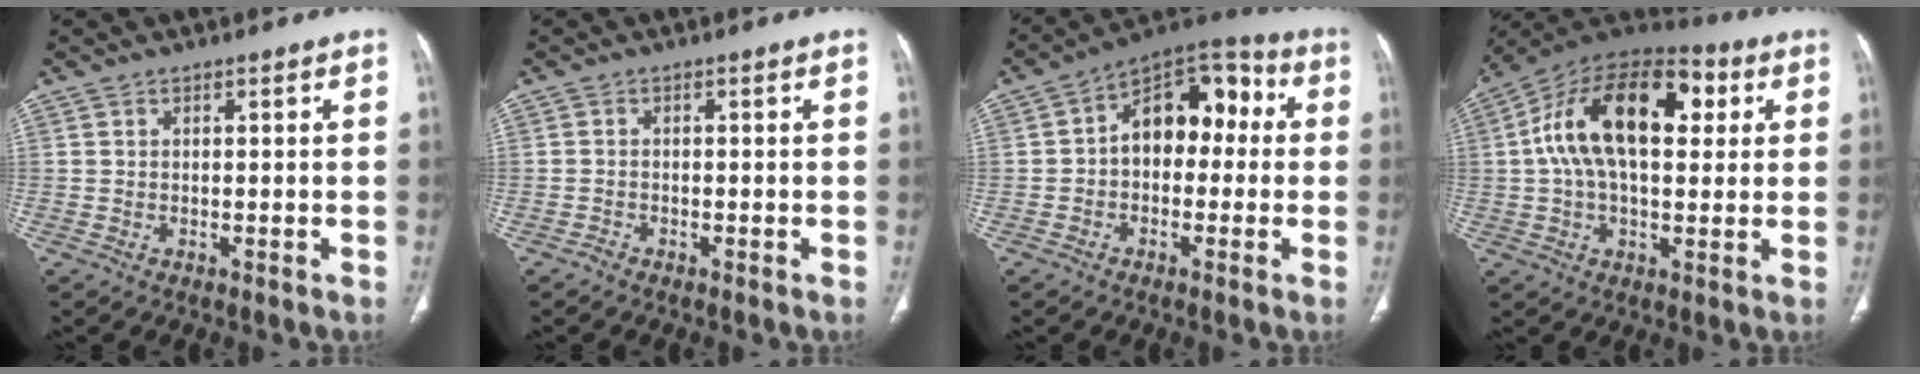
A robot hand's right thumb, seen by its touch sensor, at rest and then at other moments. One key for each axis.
{"total": 0.8, "fx": -0.7, "fy": 0.3, "fz": 0.0, "tx": -0.004, "ty": 0.000, "tz": -0.019}
{"total": 13.3, "fx": 0.6, "fy": 8.7, "fz": 10.0, "tx": -0.103, "ty": 0.048, "tz": -0.008}
{"total": 21.3, "fx": 4.6, "fy": 11.7, "fz": 17.3, "tx": -0.281, "ty": 0.033, "tz": 0.064}